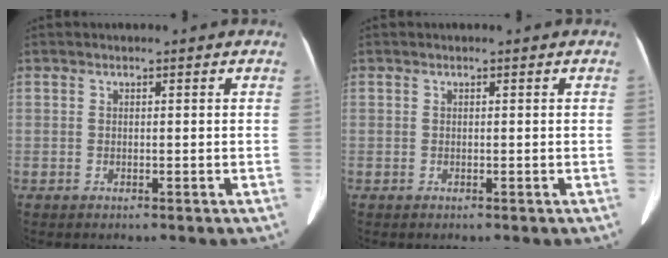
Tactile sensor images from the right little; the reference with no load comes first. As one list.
[{"total": 0.0}]